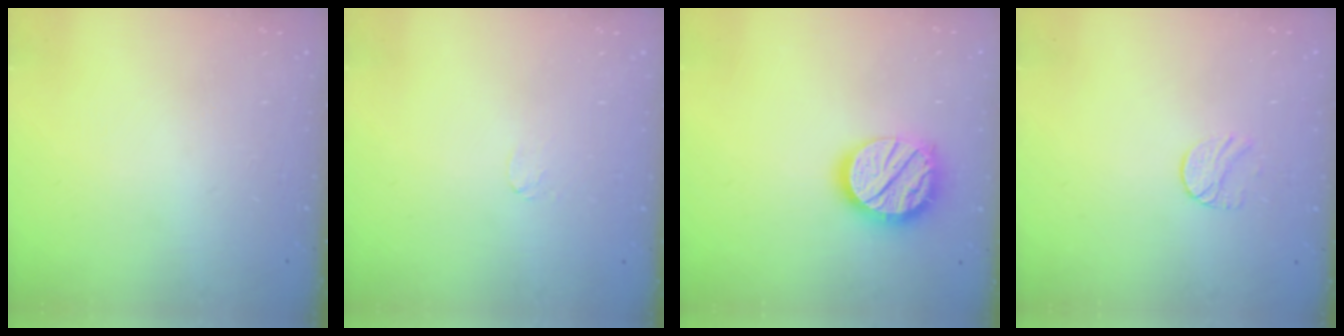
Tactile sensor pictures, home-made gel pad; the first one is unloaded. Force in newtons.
{"total": 2.9, "press": 2.9, "slide": 0.3}
{"total": 18.7, "press": 18.6, "slide": 1.5}
{"total": 6.9, "press": 6.9, "slide": 0.7}